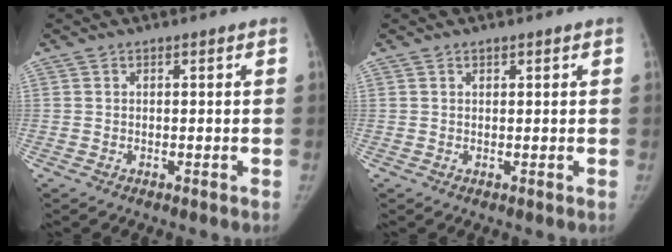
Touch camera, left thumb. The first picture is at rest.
{"total": 0.6, "force": [0.4, 0.3, 0.3], "torque": [-0.002, -0.002, 0.008]}